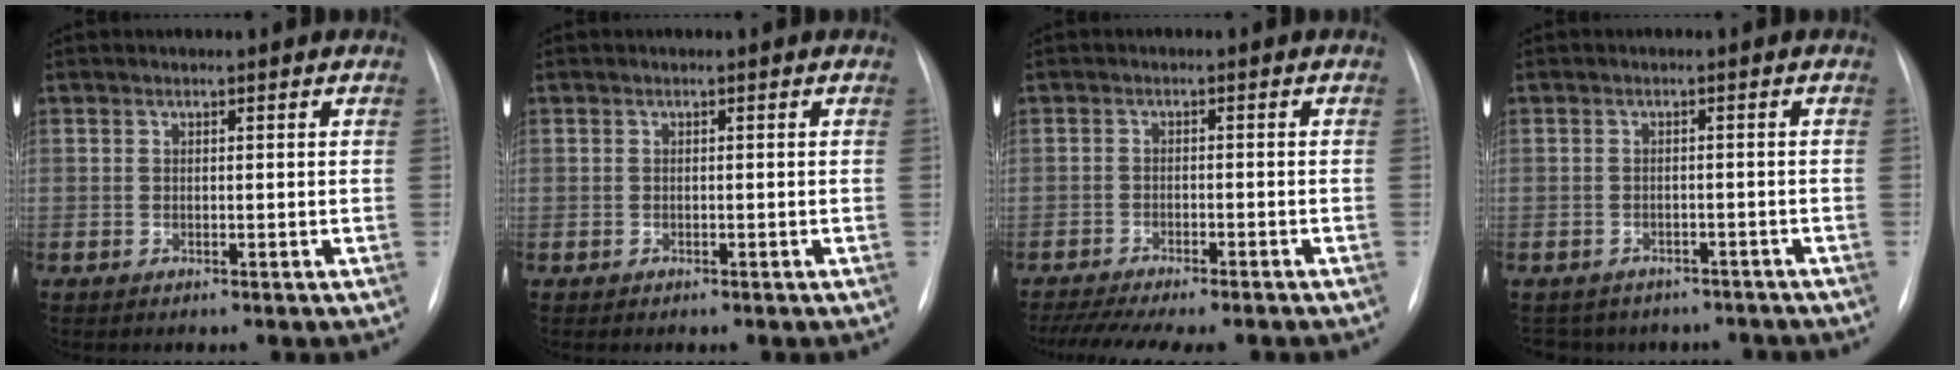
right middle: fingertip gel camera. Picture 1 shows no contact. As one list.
[{"total": 0.0}, {"total": 13.8, "force": [-11.8, 2.7, 6.7], "torque": [-0.121, -0.011, -0.163]}, {"total": 9.0, "force": [-7.7, 4.7, 1.1], "torque": [-0.014, 0.016, -0.083]}]